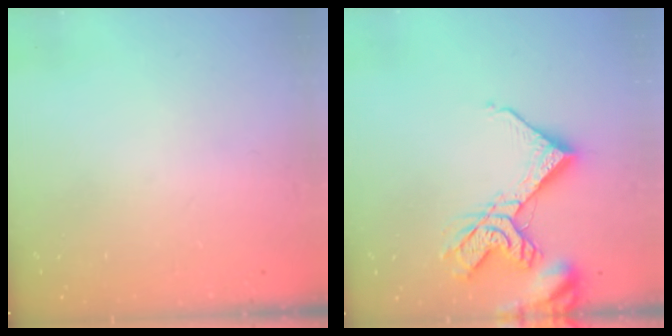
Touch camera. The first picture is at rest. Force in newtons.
{"total": 14.0, "press": 13.9, "slide": 1.5}